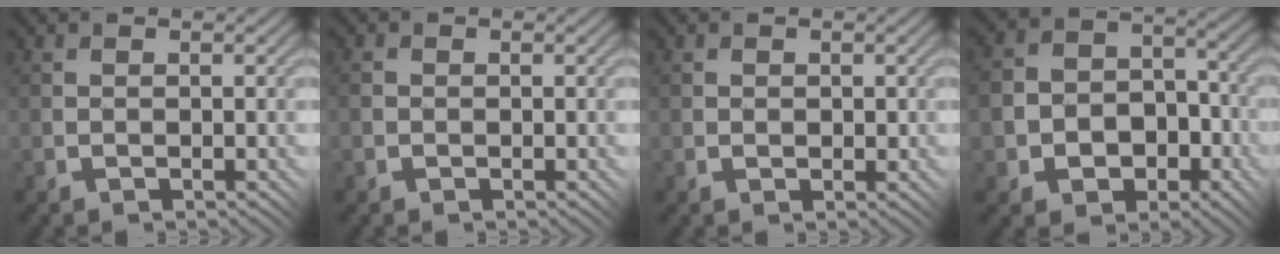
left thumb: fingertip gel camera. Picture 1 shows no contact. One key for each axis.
{"total": 1.2, "fx": 0.0, "fy": 1.2, "fz": 0.3, "tx": -0.012, "ty": 0.003, "tz": 0.002}
{"total": 1.3, "fx": 0.4, "fy": 1.2, "fz": 0.2, "tx": -0.006, "ty": 0.001, "tz": 0.008}
{"total": 9.5, "fx": -3.7, "fy": 7.5, "fz": 4.5, "tx": -0.082, "ty": -0.015, "tz": -0.083}